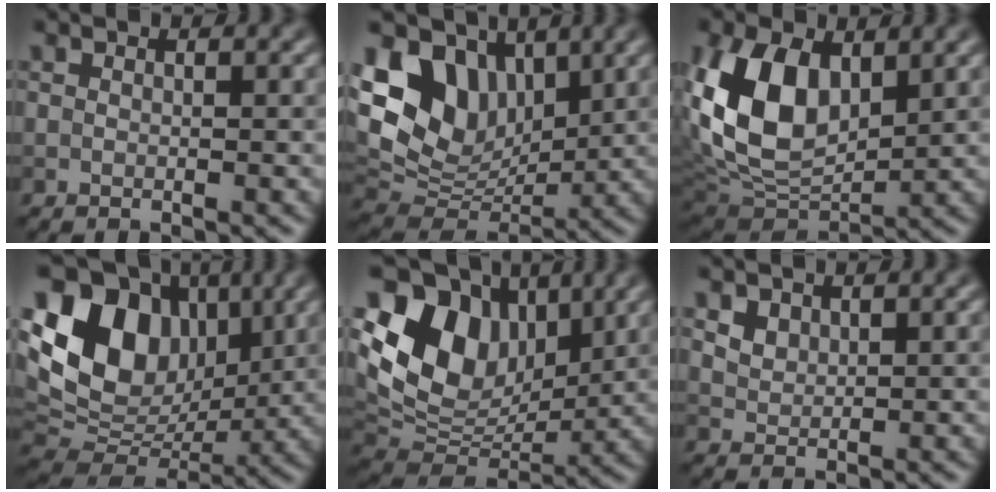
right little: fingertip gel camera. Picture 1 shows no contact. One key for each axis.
{"total": 10.9, "fx": 4.7, "fy": 7.6, "fz": 6.3, "tx": -0.132, "ty": 0.015, "tz": 0.086}
{"total": 10.3, "fx": 2.4, "fy": 6.6, "fz": 7.5, "tx": -0.176, "ty": -0.010, "tz": 0.048}
{"total": 12.8, "fx": 4.1, "fy": 9.3, "fz": 7.8, "tx": -0.147, "ty": 0.014, "tz": 0.075}
{"total": 11.1, "fx": 4.4, "fy": 7.8, "fz": 6.6, "tx": -0.134, "ty": -0.002, "tz": 0.084}
{"total": 2.3, "fx": 1.4, "fy": 1.5, "fz": 0.9, "tx": -0.029, "ty": -0.006, "tz": 0.038}